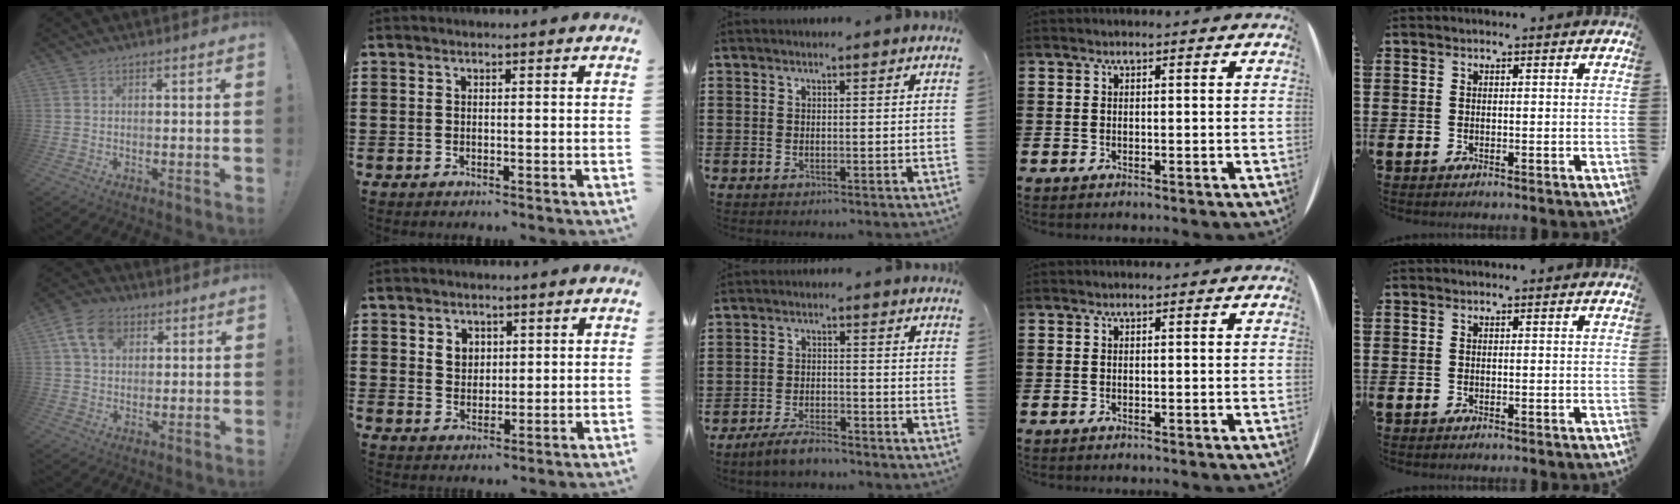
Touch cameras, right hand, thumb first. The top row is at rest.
{"thumb": {"total": 10.7, "force": [4.3, 8.0, 5.7], "torque": [-0.090, -0.001, 0.085]}, "index": {"total": 2.8, "force": [1.3, 2.3, 0.9], "torque": [-0.026, 0.009, 0.023]}, "middle": {"total": 4.0, "force": [-3.6, 0.8, 1.7], "torque": [-0.042, 0.000, -0.073]}}